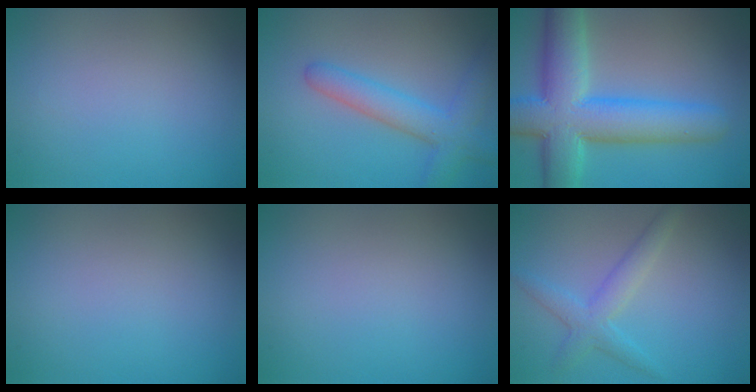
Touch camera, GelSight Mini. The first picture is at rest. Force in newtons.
{"total": 4.4, "press": 4.4, "slide": 0.1}
{"total": 10.4, "press": 10.4, "slide": 0.4}
{"total": 0.0}
{"total": 0.0}
{"total": 2.9, "press": 2.9, "slide": 0.1}